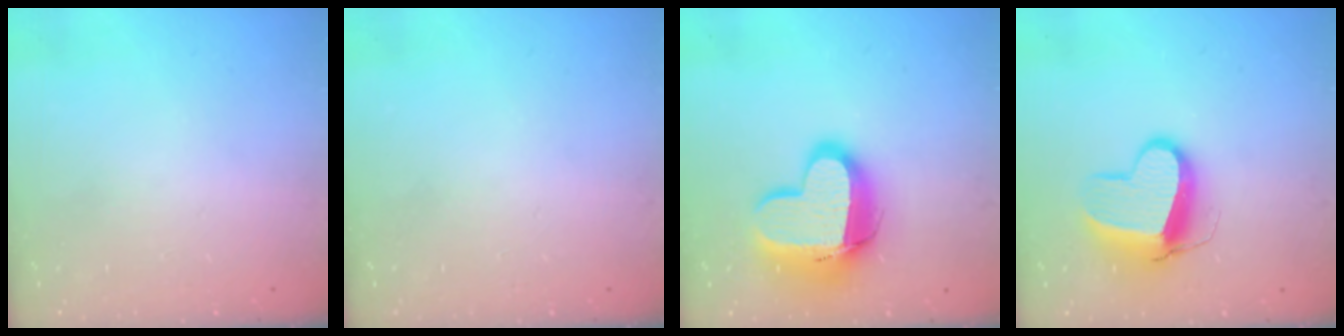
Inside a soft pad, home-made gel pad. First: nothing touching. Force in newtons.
{"total": 0.0}
{"total": 16.0, "press": 16.0, "slide": 1.1}
{"total": 12.0, "press": 11.9, "slide": 1.2}